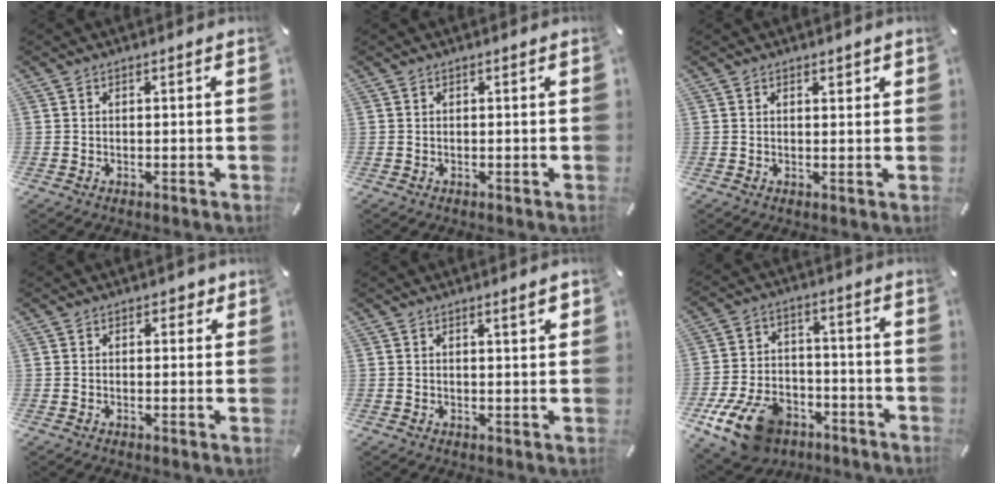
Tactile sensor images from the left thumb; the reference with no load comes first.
{"total": 0.0}
{"total": 1.4, "force": [1.0, 0.7, 0.7], "torque": [-0.006, -0.002, 0.015]}
{"total": 1.9, "force": [0.9, 1.3, 1.0], "torque": [-0.006, 0.000, 0.011]}
{"total": 3.0, "force": [1.7, 0.4, 2.5], "torque": [-0.042, -0.001, 0.025]}
{"total": 15.0, "force": [-8.8, 9.2, 7.9], "torque": [-0.138, 0.059, -0.149]}